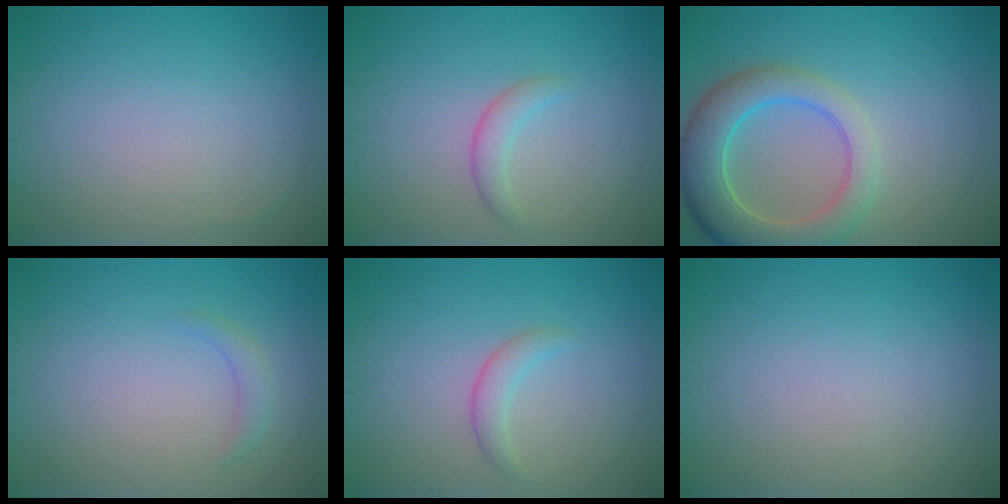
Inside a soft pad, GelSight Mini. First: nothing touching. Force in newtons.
{"total": 1.6, "press": 1.6, "slide": 0.2}
{"total": 6.5, "press": 6.5, "slide": 0.7}
{"total": 1.1, "press": 1.1, "slide": 0.1}
{"total": 1.6, "press": 1.6, "slide": 0.2}
{"total": 0.0}